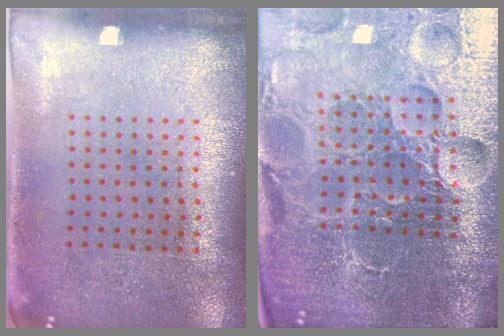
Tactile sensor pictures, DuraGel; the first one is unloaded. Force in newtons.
{"total": 6.2, "press": 5.5, "slide": 2.7}